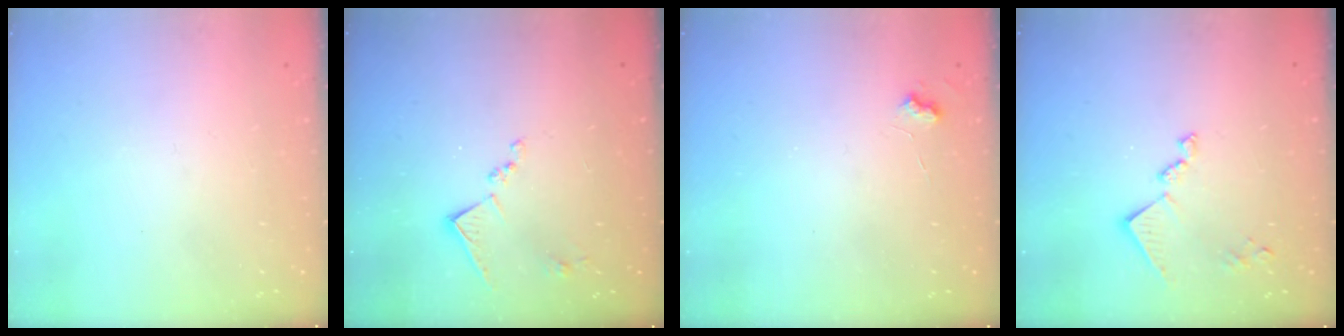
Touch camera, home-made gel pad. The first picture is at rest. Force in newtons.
{"total": 10.2, "press": 10.1, "slide": 0.6}
{"total": 3.6, "press": 3.6, "slide": 0.4}
{"total": 11.0, "press": 11.0, "slide": 0.2}